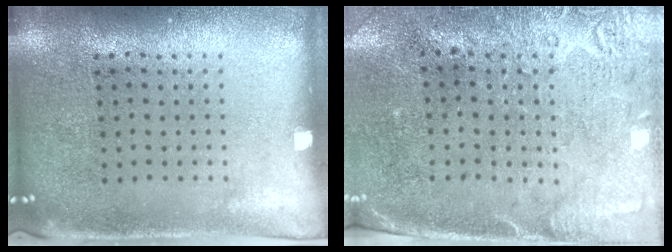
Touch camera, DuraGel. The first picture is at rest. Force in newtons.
{"total": 2.8, "press": 2.3, "slide": 1.5}